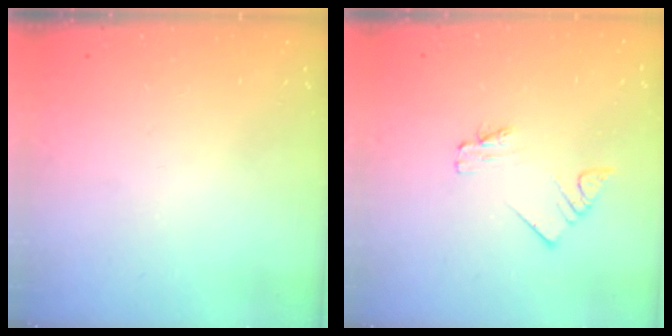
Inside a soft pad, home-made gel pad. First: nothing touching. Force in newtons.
{"total": 2.0, "press": 2.0, "slide": 0.3}